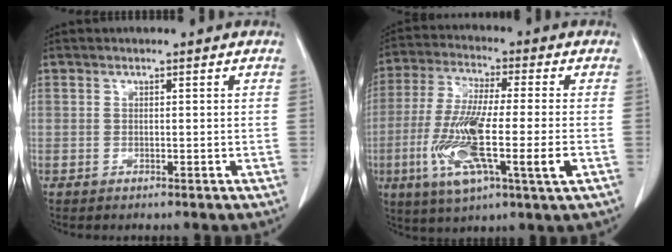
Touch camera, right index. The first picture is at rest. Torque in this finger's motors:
{"motor_torque": [1.95, -0.19, 0.89, 0.21]}